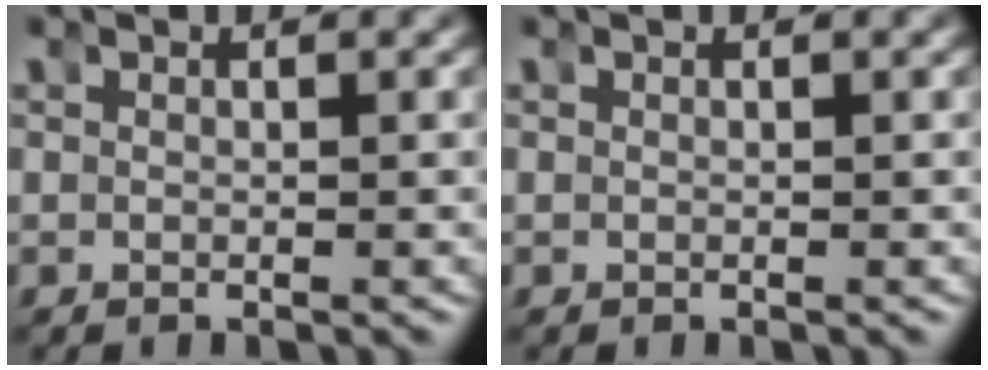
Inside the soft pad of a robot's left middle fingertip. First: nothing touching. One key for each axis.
{"total": 0.0}